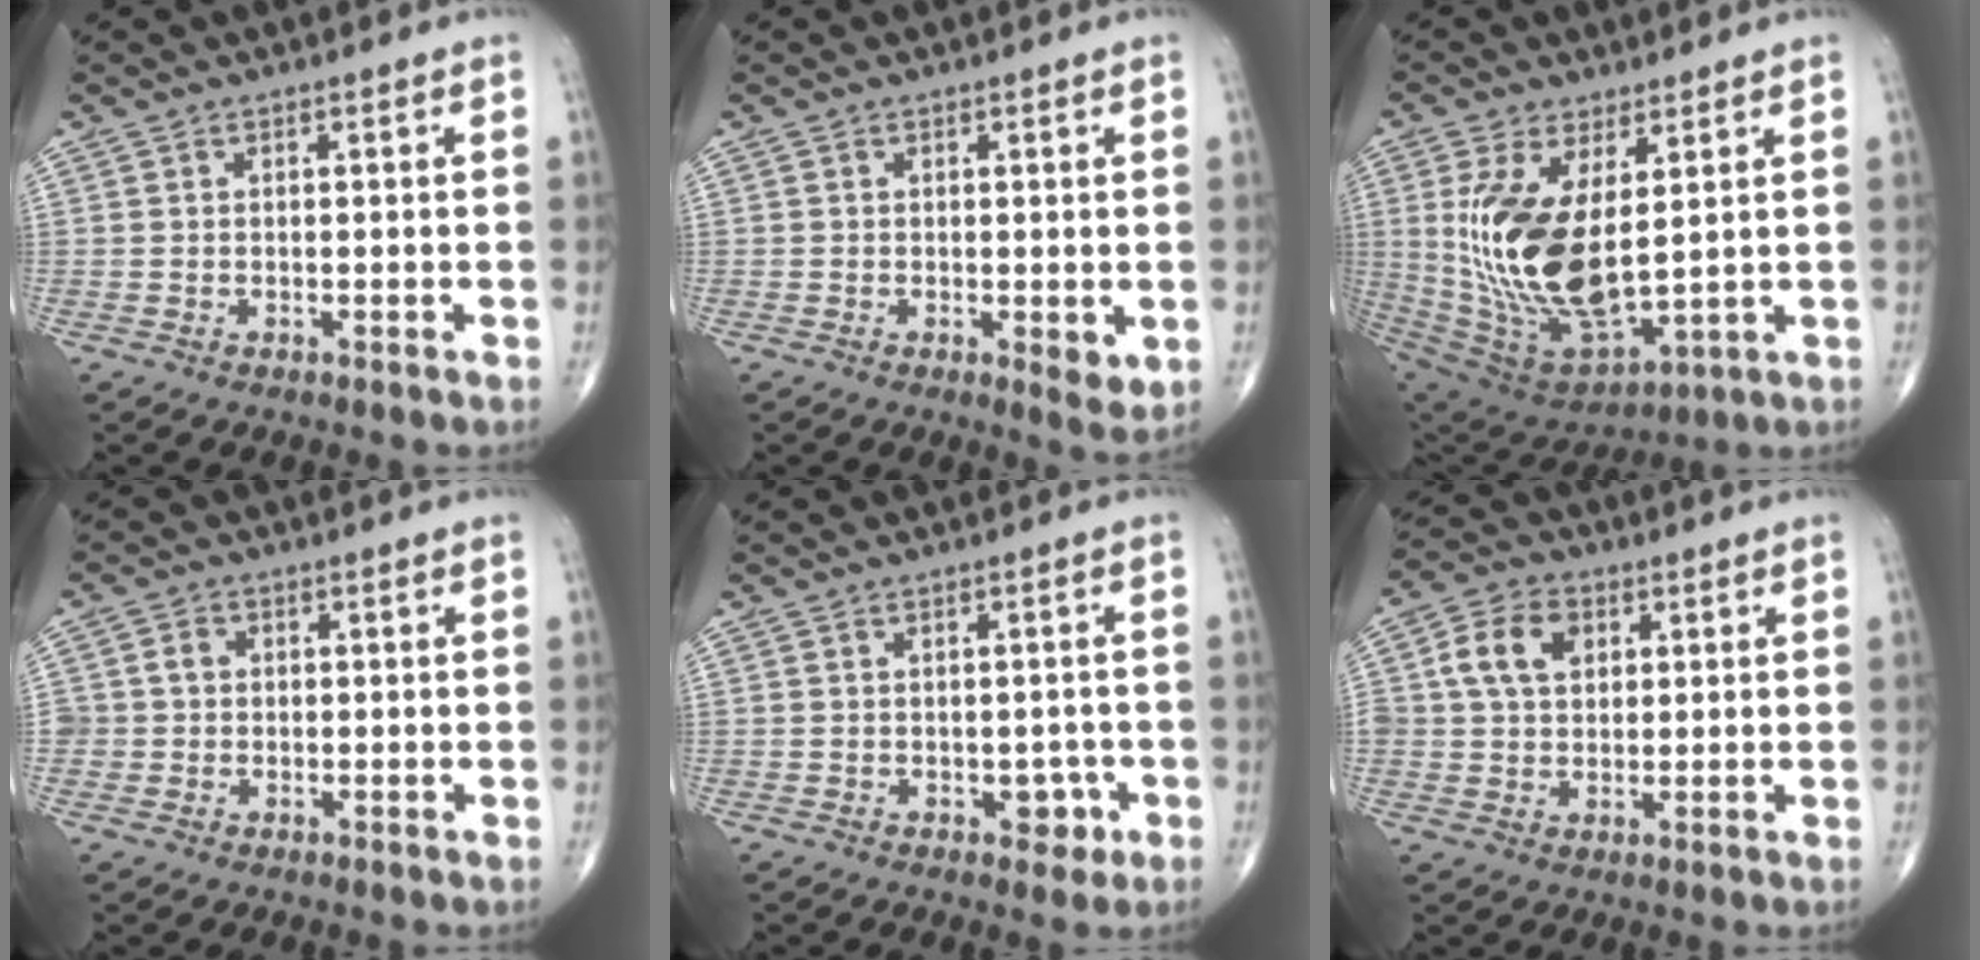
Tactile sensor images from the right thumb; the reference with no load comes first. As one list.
[{"total": 3.2, "force": [-0.3, 1.2, 2.9], "torque": [-0.036, -0.010, -0.003]}, {"total": 18.8, "force": [2.7, 8.8, 16.5], "torque": [-0.328, -0.025, 0.075]}, {"total": 2.9, "force": [0.0, 2.8, 0.8], "torque": [0.004, 0.007, -0.002]}, {"total": 3.3, "force": [-1.2, 2.2, 2.0], "torque": [-0.002, 0.006, -0.014]}, {"total": 8.5, "force": [2.2, 6.2, 5.3], "torque": [-0.080, 0.007, 0.035]}]